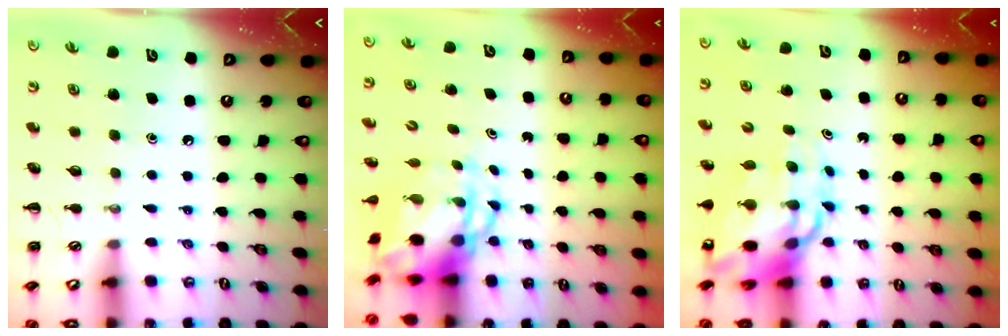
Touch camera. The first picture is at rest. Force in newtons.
{"total": 7.6, "press": 7.4, "slide": 1.3}
{"total": 13.6, "press": 13.0, "slide": 3.7}